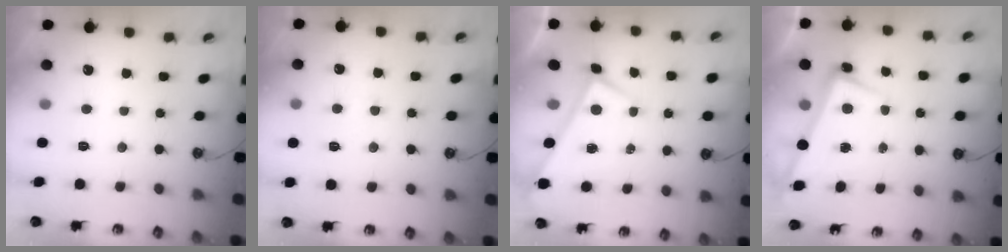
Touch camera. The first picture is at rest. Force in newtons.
{"total": 3.4, "press": 3.4, "slide": 0.3}
{"total": 0.0}
{"total": 2.2, "press": 2.1, "slide": 0.9}